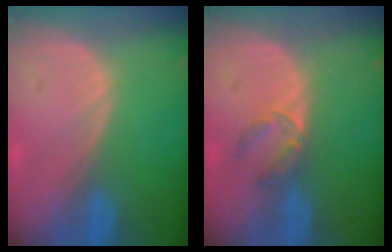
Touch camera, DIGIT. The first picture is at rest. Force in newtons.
{"total": 3.4, "press": 3.2, "slide": 1.0}